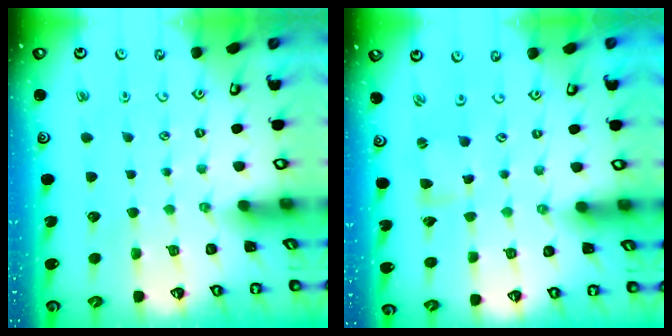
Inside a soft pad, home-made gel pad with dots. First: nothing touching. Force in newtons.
{"total": 1.3, "press": 1.3, "slide": 0.1}